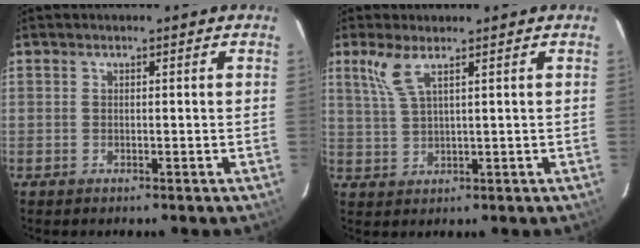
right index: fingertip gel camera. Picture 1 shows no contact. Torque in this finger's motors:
{"motor_torque": [0.51, 0.38, 0.14, 0.08]}